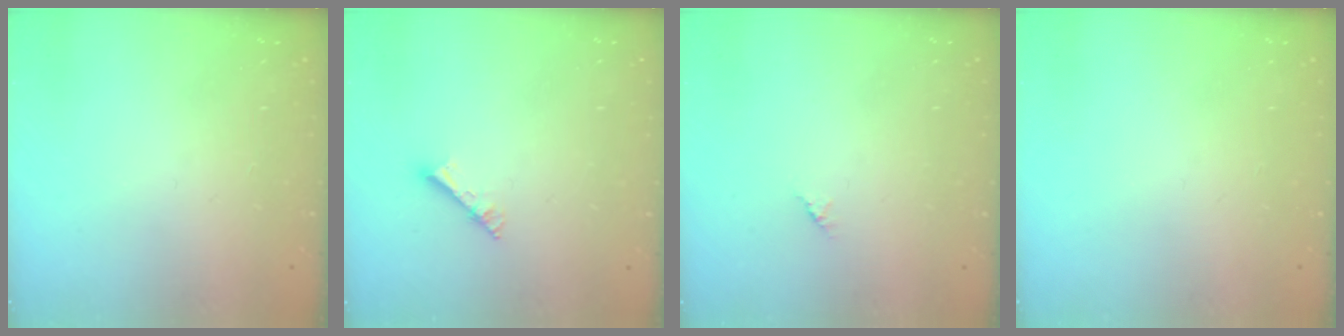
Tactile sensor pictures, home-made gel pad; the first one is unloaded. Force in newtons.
{"total": 3.0, "press": 3.0, "slide": 0.4}
{"total": 1.2, "press": 1.2, "slide": 0.3}
{"total": 0.0}